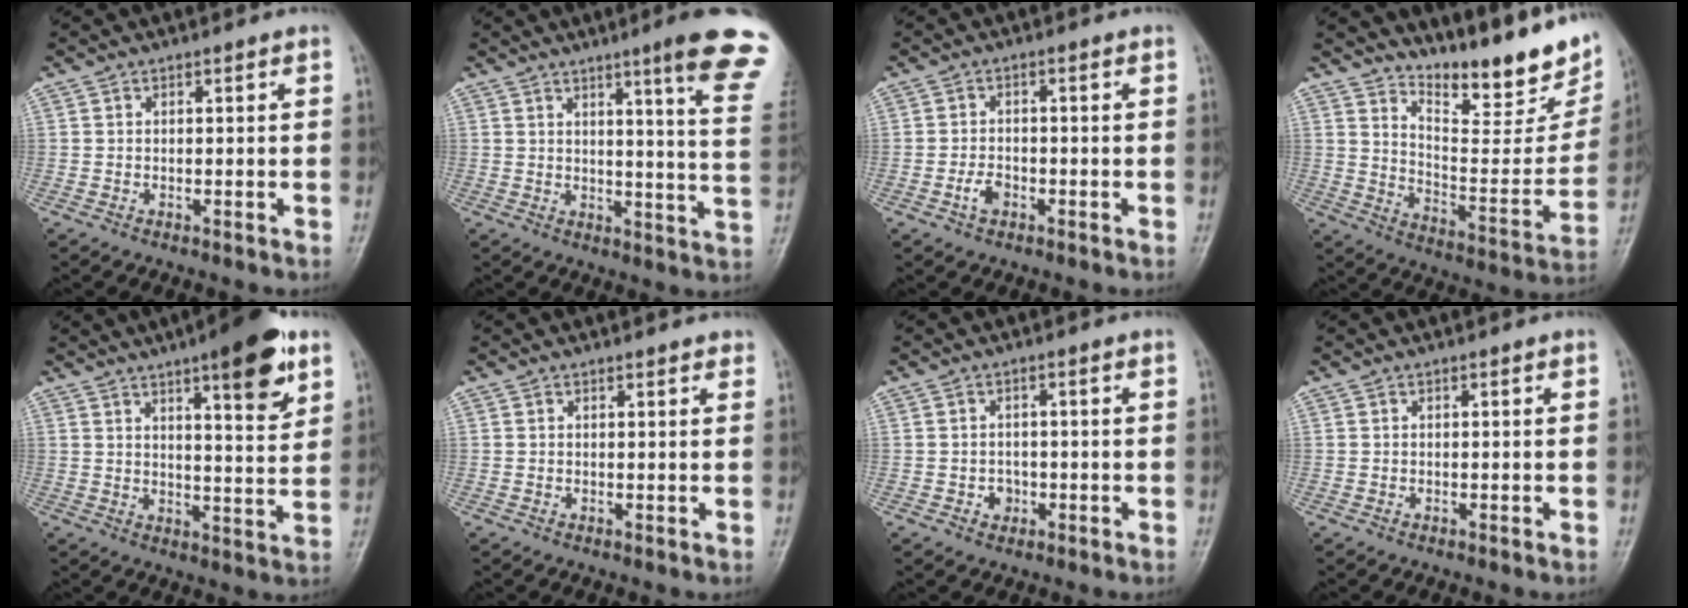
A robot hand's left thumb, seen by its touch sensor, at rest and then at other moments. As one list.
[{"total": 16.2, "force": [10.3, 0.6, 12.4], "torque": [-0.135, -0.059, 0.113]}, {"total": 2.8, "force": [-1.4, 1.7, 1.8], "torque": [-0.031, 0.011, -0.025]}, {"total": 20.8, "force": [15.8, 7.0, 11.5], "torque": [-0.123, -0.106, 0.231]}, {"total": 12.8, "force": [7.3, 3.1, 10.1], "torque": [-0.121, -0.036, 0.099]}, {"total": 1.3, "force": [1.1, 0.4, 0.4], "torque": [0.000, -0.002, 0.011]}, {"total": 2.3, "force": [-0.8, 2.0, 0.9], "torque": [0.000, 0.006, -0.009]}, {"total": 0.0}]